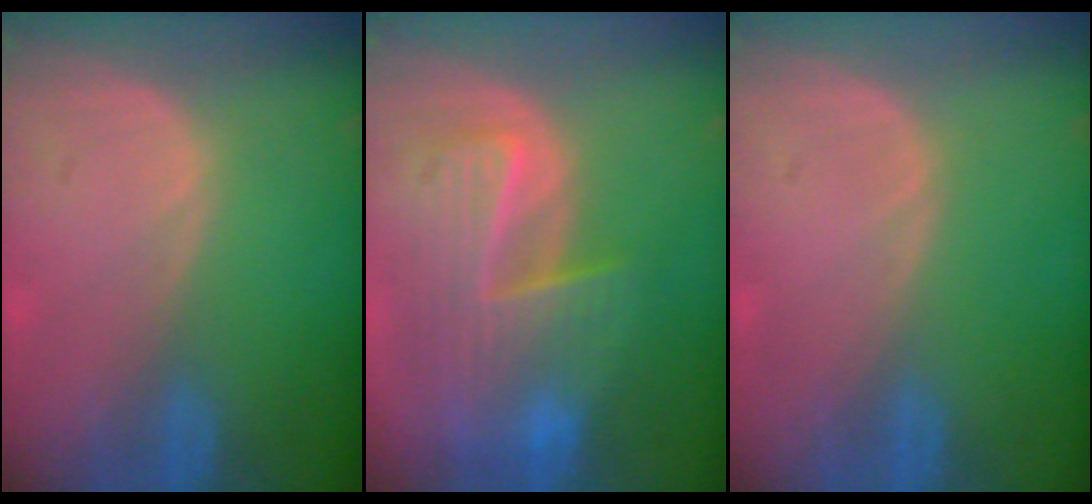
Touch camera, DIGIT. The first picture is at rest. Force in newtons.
{"total": 10.2, "press": 8.9, "slide": 5.0}
{"total": 0.0}